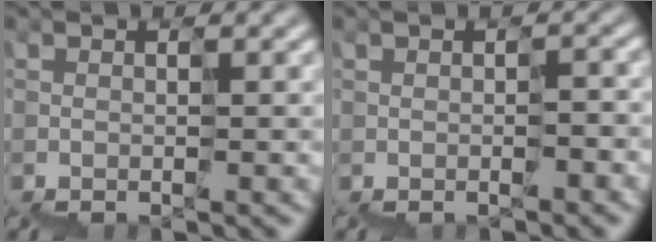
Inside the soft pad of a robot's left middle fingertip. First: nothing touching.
{"total": 1.6, "force": [-0.8, 0.5, 1.2], "torque": [-0.009, 0.002, -0.006]}